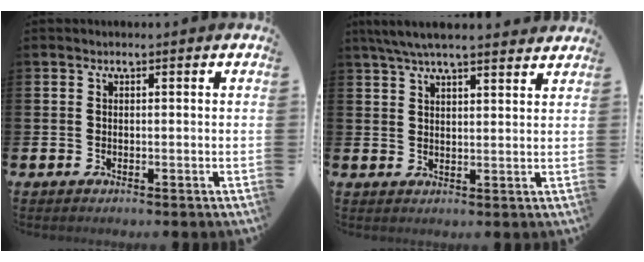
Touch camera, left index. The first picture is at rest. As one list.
[{"total": 5.8, "force": [5.4, 0.7, 2.2], "torque": [-0.052, -0.014, 0.099]}]